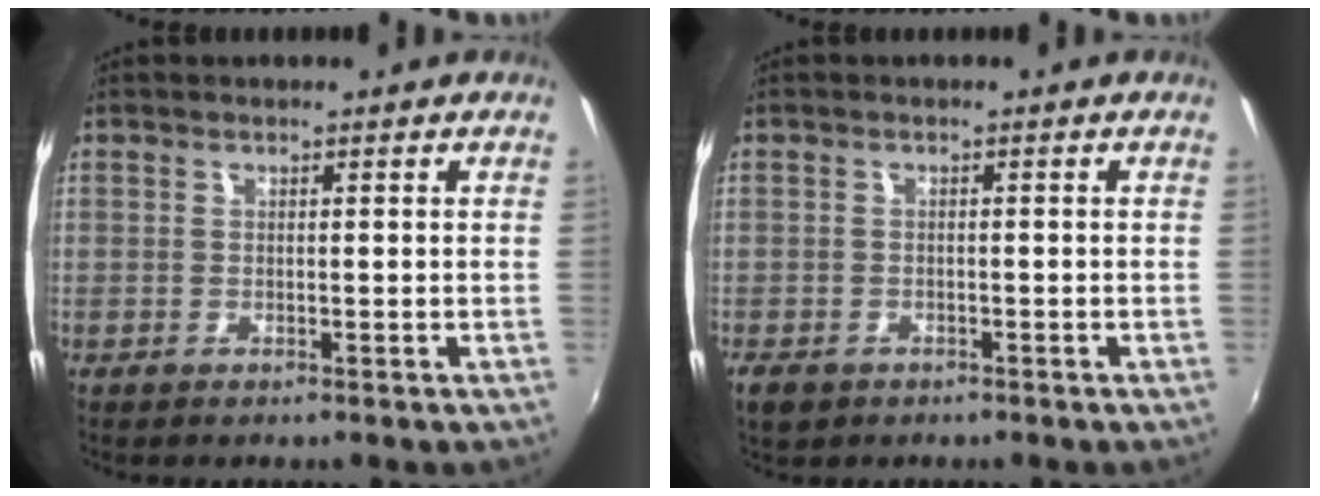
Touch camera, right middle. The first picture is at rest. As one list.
[{"total": 3.4, "force": [-2.1, 2.2, 1.6], "torque": [-0.039, -0.008, -0.034]}]